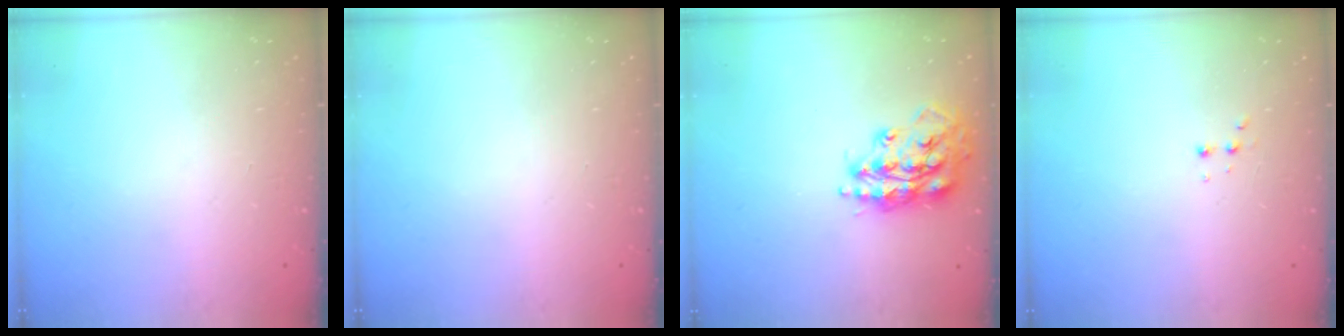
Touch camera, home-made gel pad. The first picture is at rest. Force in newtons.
{"total": 0.0}
{"total": 17.0, "press": 16.9, "slide": 1.4}
{"total": 2.5, "press": 2.4, "slide": 0.8}